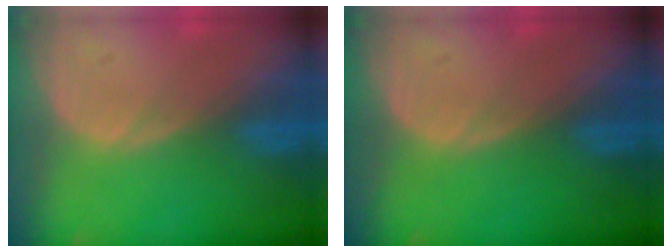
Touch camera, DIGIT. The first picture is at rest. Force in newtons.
{"total": 0.0}